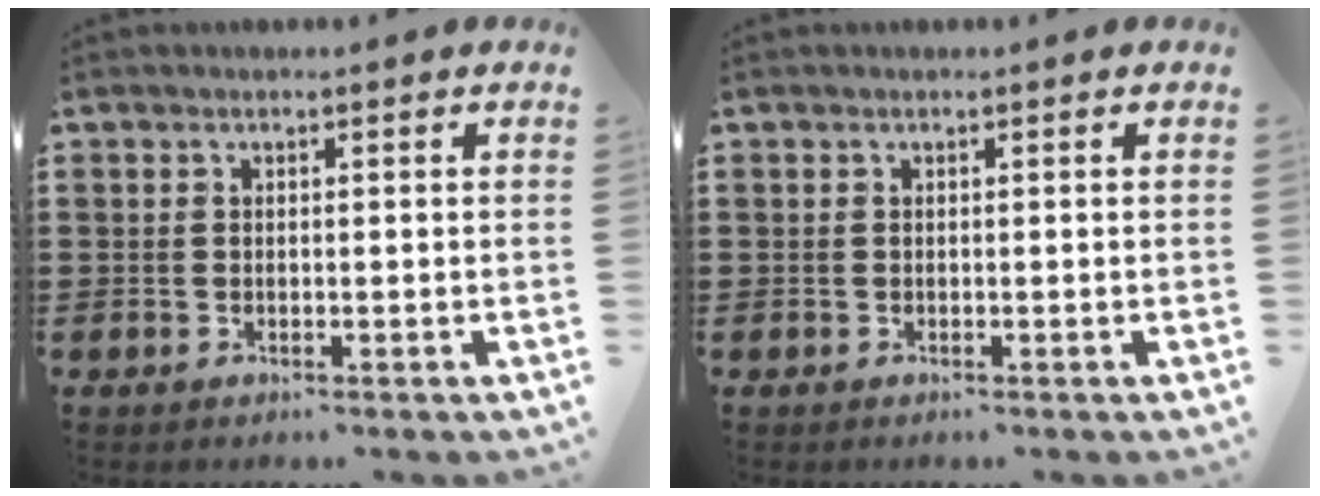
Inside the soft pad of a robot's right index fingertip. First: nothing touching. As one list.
[{"total": 0.0}]